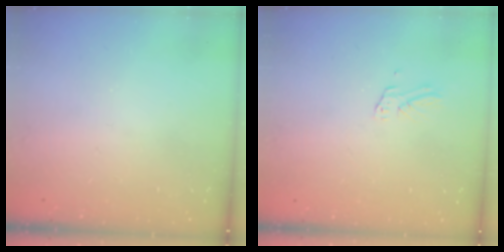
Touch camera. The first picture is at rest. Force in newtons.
{"total": 3.3, "press": 3.3, "slide": 0.2}